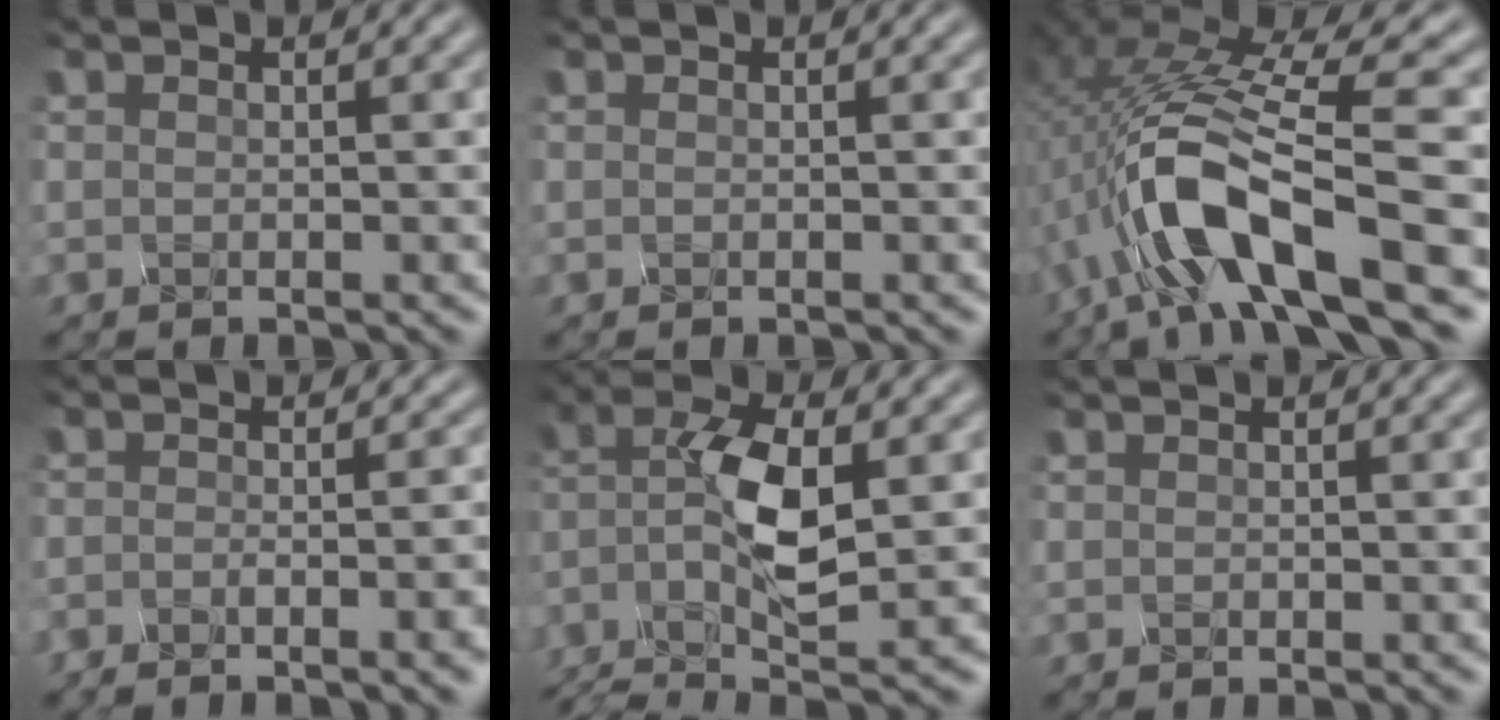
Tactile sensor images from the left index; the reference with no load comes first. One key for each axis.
{"total": 0.0}
{"total": 9.9, "fx": -4.3, "fy": 2.5, "fz": 8.6, "tx": -0.187, "ty": 0.015, "tz": -0.060}
{"total": 4.8, "fx": -3.4, "fy": 1.3, "fz": 3.0, "tx": -0.015, "ty": 0.001, "tz": -0.029}
{"total": 7.1, "fx": -3.0, "fy": 1.6, "fz": 6.2, "tx": -0.150, "ty": 0.005, "tz": -0.043}
{"total": 0.6, "fx": -0.3, "fy": -0.3, "fz": -0.4, "tx": -0.009, "ty": -0.001, "tz": 0.009}